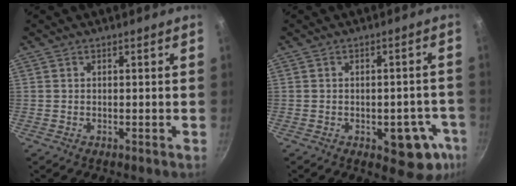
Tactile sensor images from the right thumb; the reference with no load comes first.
{"total": 10.5, "force": [-4.0, 5.6, 8.0], "torque": [-0.038, 0.021, -0.046]}